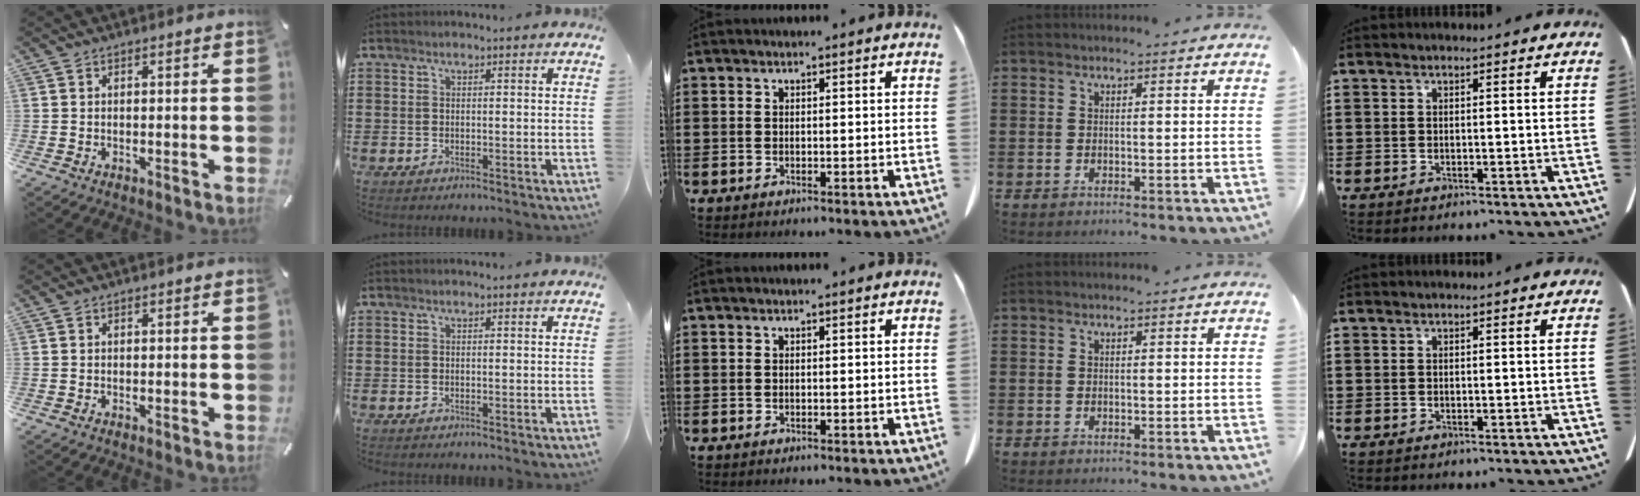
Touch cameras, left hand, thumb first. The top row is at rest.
{}